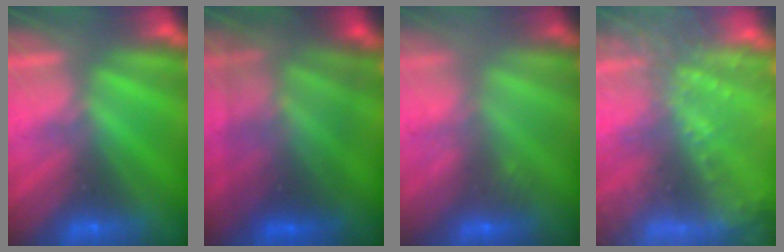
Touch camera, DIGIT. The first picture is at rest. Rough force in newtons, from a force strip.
{"total": 5.8}
{"total": 3.2}
{"total": 9.5}